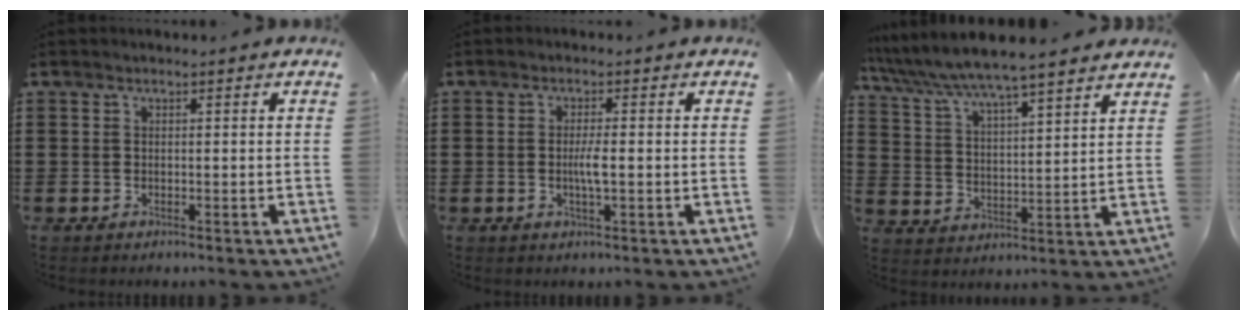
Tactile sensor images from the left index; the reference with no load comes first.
{"total": 3.0, "force": [-0.2, 0.4, 3.0], "torque": [-0.061, -0.004, -0.008]}
{"total": 6.2, "force": [5.7, 0.1, 2.3], "torque": [-0.071, -0.031, 0.096]}